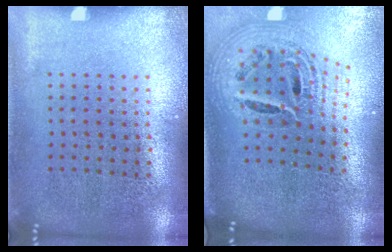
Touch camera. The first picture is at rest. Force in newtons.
{"total": 2.2, "press": 1.6, "slide": 1.6}